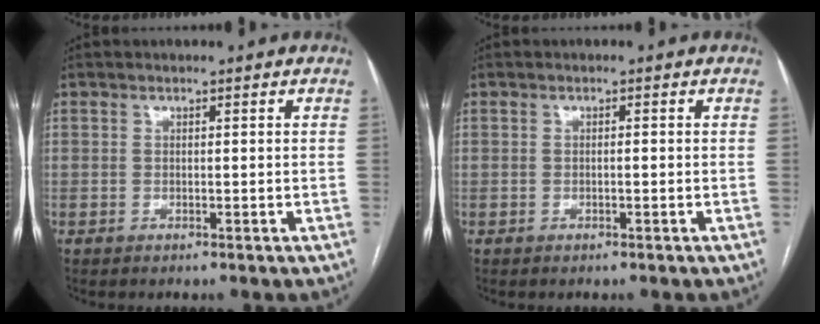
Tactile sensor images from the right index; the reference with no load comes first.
{"total": 0.7, "force": [-0.1, 0.1, 0.7], "torque": [-0.012, 0.001, -0.001]}